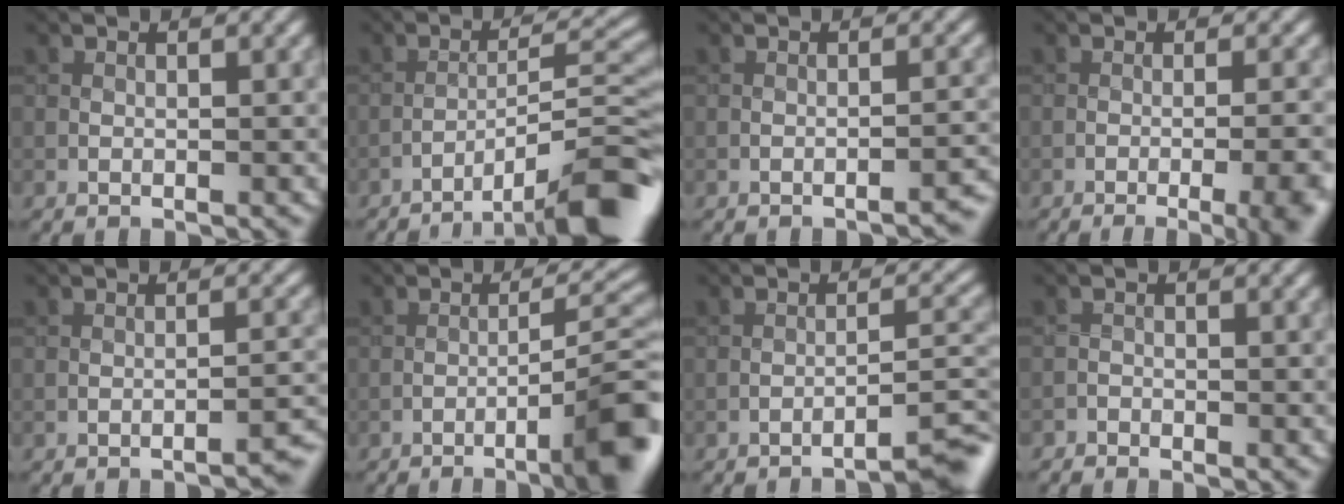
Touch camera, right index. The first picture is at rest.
{"total": 8.8, "force": [-6.3, 1.0, 6.1], "torque": [-0.079, 0.023, -0.099]}
{"total": 2.1, "force": [-1.8, 0.1, 1.0], "torque": [-0.008, 0.010, -0.026]}
{"total": 9.5, "force": [-4.9, 3.5, 7.4], "torque": [-0.055, 0.000, -0.048]}
{"total": 2.5, "force": [-2.1, 0.2, 1.3], "torque": [-0.012, 0.011, -0.033]}
{"total": 8.4, "force": [-4.3, 1.3, 7.1], "torque": [-0.090, 0.014, -0.064]}
{"total": 4.8, "force": [-3.7, 0.5, 3.0], "torque": [-0.029, 0.019, -0.054]}
{"total": 0.9, "force": [-0.9, 0.2, -0.1], "torque": [0.004, 0.002, -0.021]}